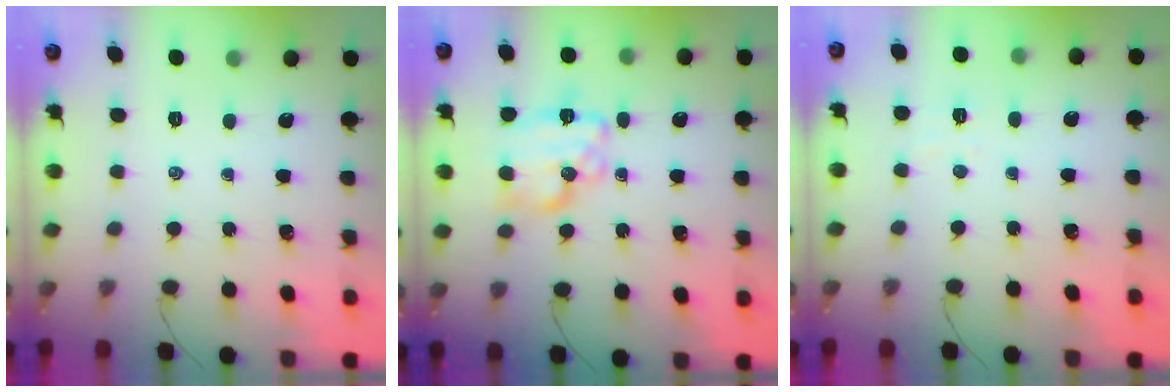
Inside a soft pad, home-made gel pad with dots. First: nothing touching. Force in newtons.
{"total": 12.0, "press": 12.0, "slide": 0.4}
{"total": 2.5, "press": 2.4, "slide": 0.8}